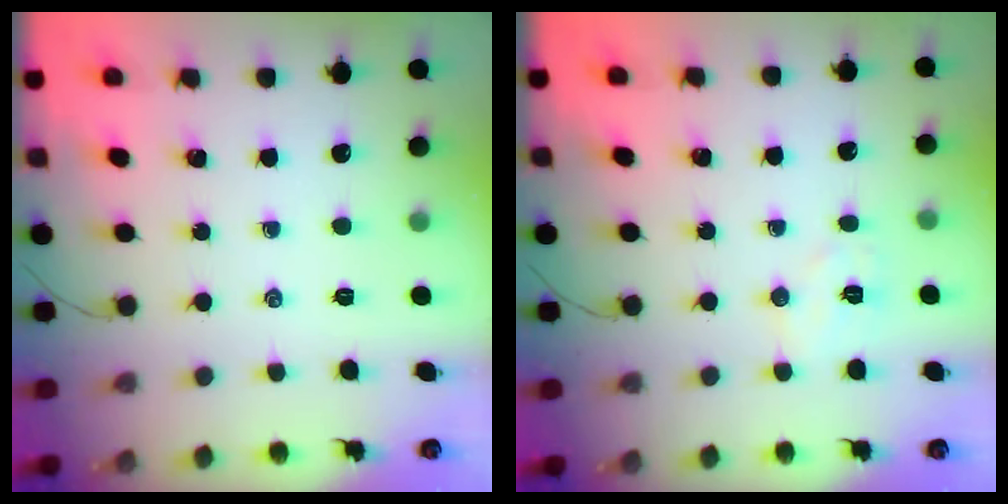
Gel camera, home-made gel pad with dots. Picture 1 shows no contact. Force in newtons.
{"total": 5.8, "press": 5.7, "slide": 1.1}